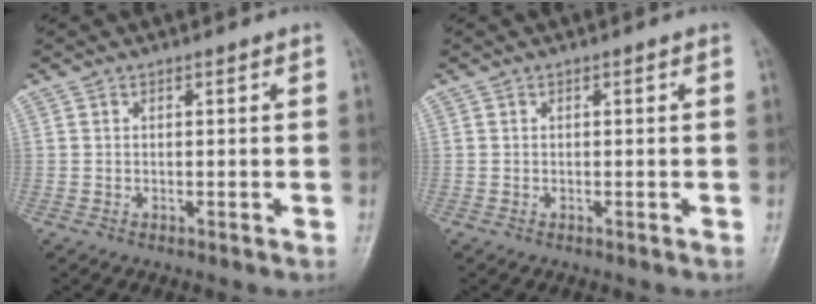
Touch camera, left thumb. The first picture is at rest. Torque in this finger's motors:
{"motor_torque": [0.00, 0.00, 0.00, 0.00, 0.00]}